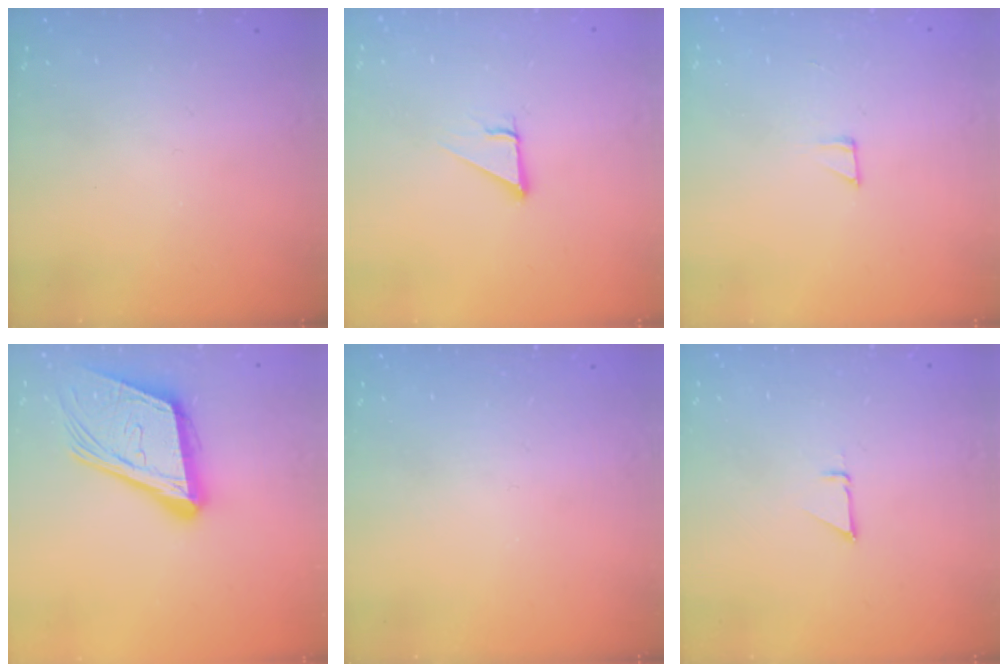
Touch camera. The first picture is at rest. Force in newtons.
{"total": 3.7, "press": 3.7, "slide": 0.2}
{"total": 3.6, "press": 3.6, "slide": 0.3}
{"total": 20.1, "press": 19.6, "slide": 4.5}
{"total": 0.0}
{"total": 1.9, "press": 1.9, "slide": 0.0}